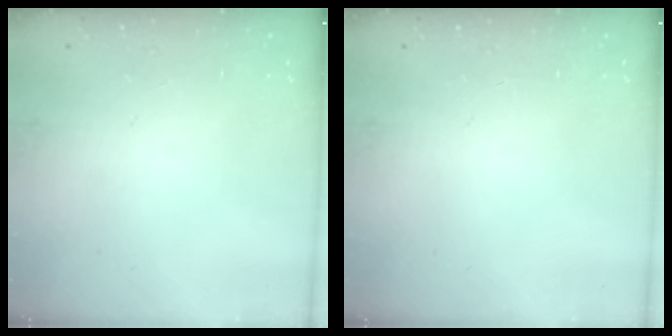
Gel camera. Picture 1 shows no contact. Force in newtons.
{"total": 0.0}